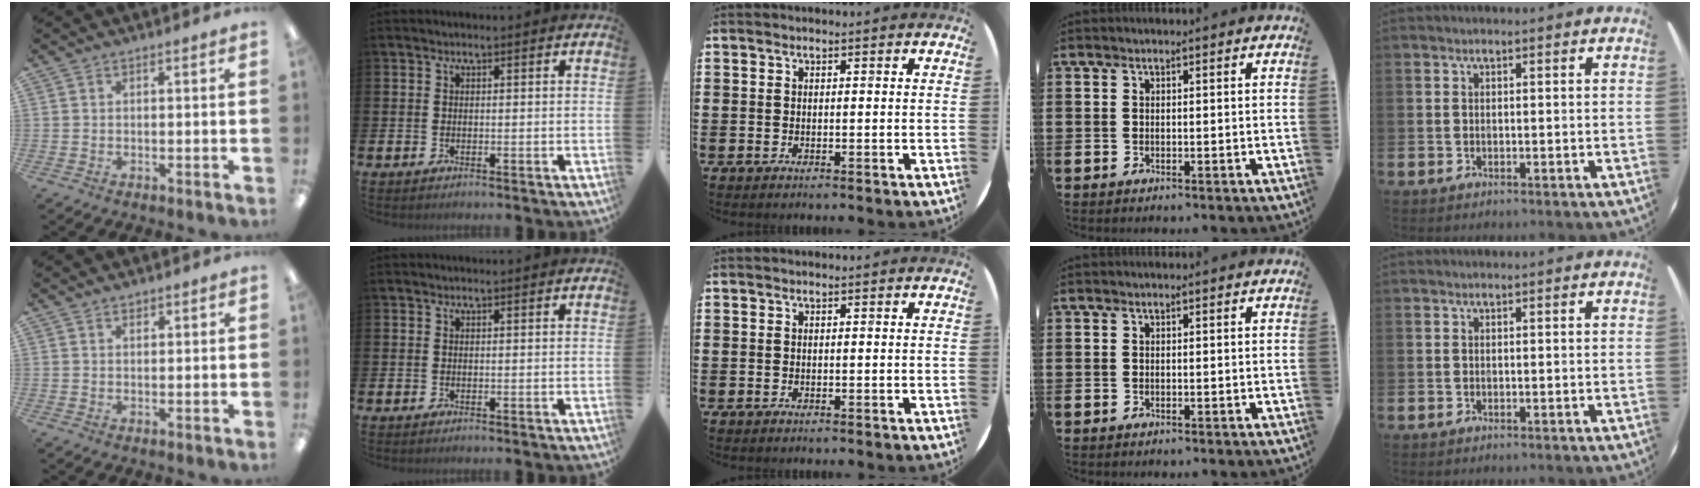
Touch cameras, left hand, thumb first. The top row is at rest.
{"thumb": {"total": 1.0, "force": [0.9, 0.5, 0.3], "torque": [0.002, -0.003, 0.015]}}